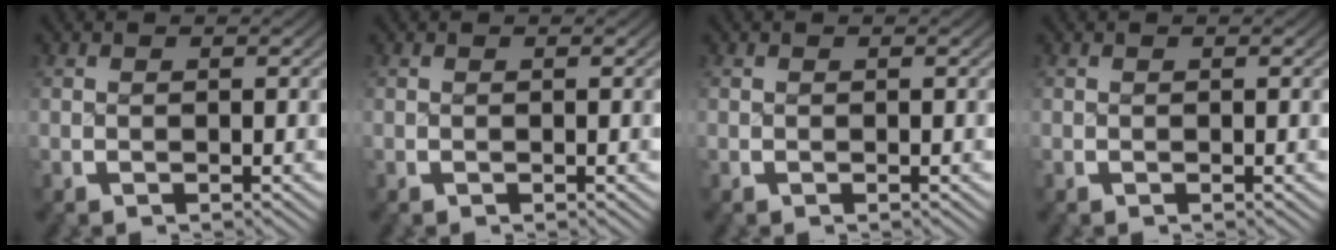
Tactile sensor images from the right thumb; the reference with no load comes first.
{"total": 0.0}
{"total": 0.0}
{"total": 0.0}